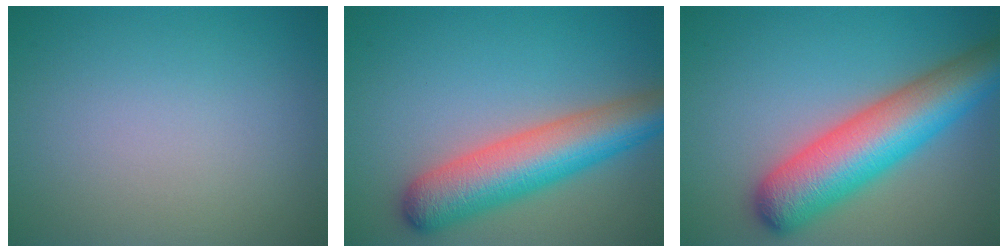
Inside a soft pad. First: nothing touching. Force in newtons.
{"total": 7.9, "press": 7.9, "slide": 0.4}
{"total": 9.5, "press": 9.5, "slide": 0.4}